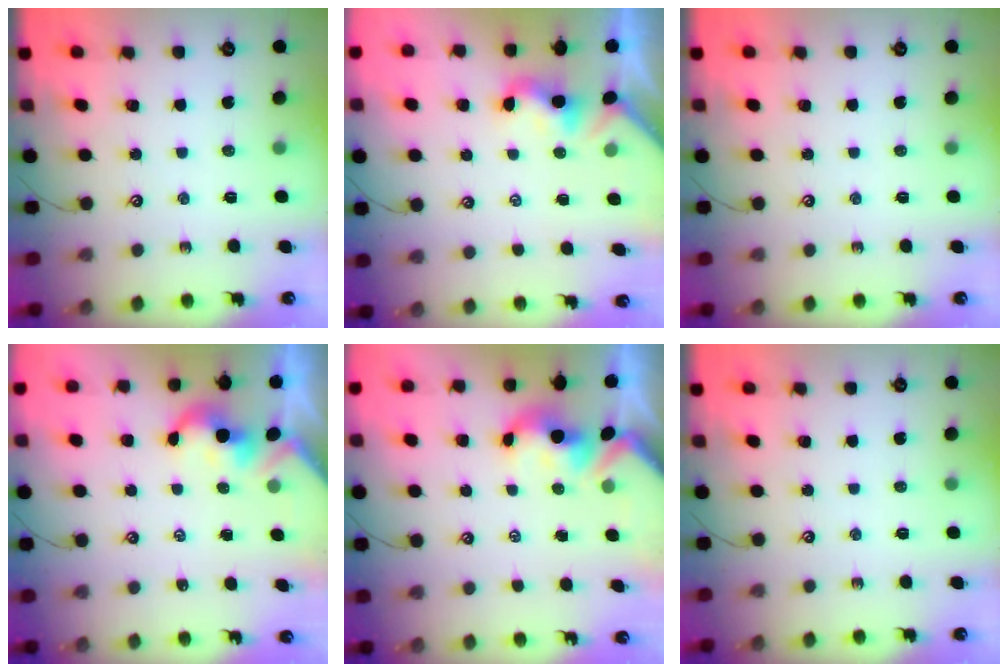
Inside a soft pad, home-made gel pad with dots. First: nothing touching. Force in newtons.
{"total": 1.9, "press": 1.9, "slide": 0.6}
{"total": 0.0}
{"total": 2.0, "press": 2.0, "slide": 0.4}
{"total": 2.1, "press": 2.0, "slide": 0.7}
{"total": 0.0}